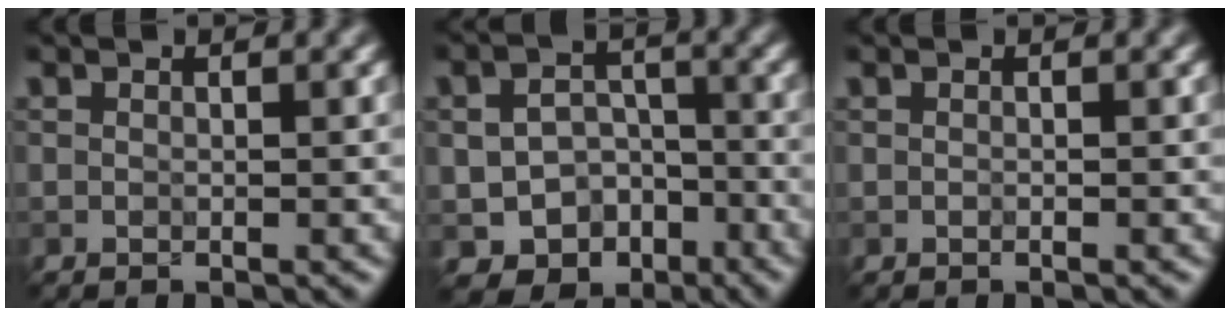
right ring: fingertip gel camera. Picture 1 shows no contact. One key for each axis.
{"total": 5.6, "fx": -3.0, "fy": 4.2, "fz": 2.2, "tx": -0.025, "ty": 0.002, "tz": -0.038}
{"total": 0.0}